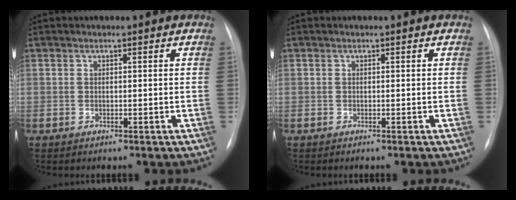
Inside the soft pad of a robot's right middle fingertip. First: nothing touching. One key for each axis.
{"total": 0.0}